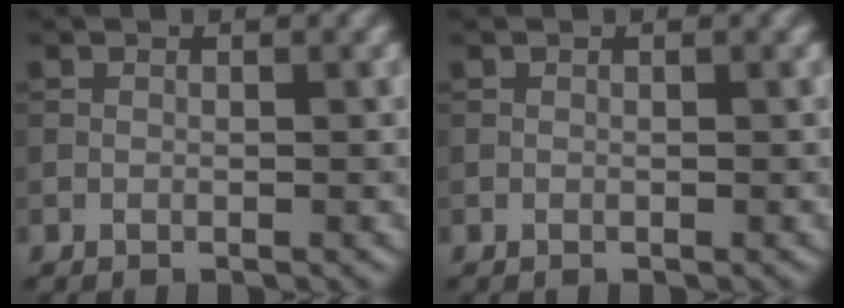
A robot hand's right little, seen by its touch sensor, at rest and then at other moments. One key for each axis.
{"total": 0.0}